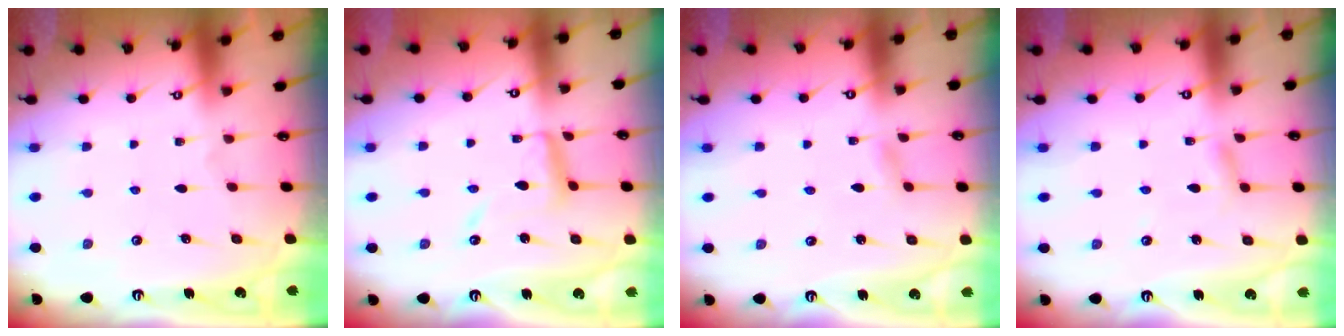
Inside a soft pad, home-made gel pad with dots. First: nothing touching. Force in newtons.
{"total": 10.6, "press": 10.6, "slide": 1.0}
{"total": 2.4, "press": 2.3, "slide": 0.3}
{"total": 5.3, "press": 5.3, "slide": 0.3}